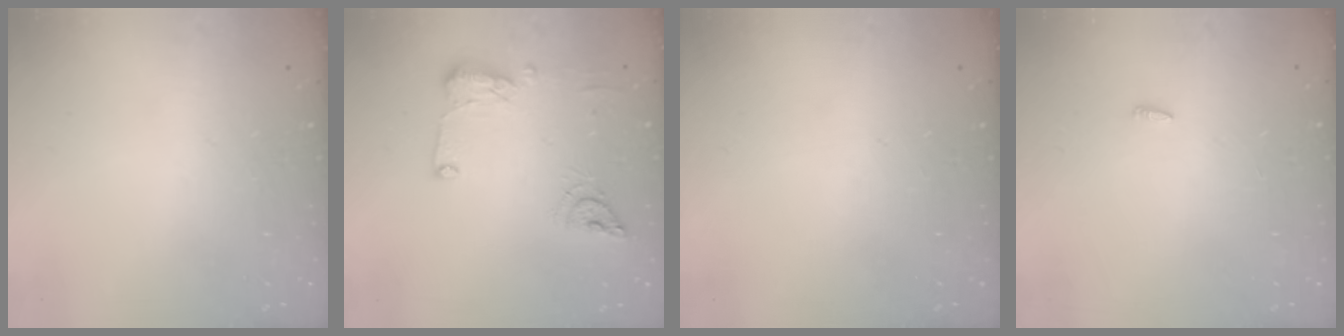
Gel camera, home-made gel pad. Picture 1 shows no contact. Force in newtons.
{"total": 11.2, "press": 11.1, "slide": 1.5}
{"total": 0.0}
{"total": 1.8, "press": 1.7, "slide": 0.6}